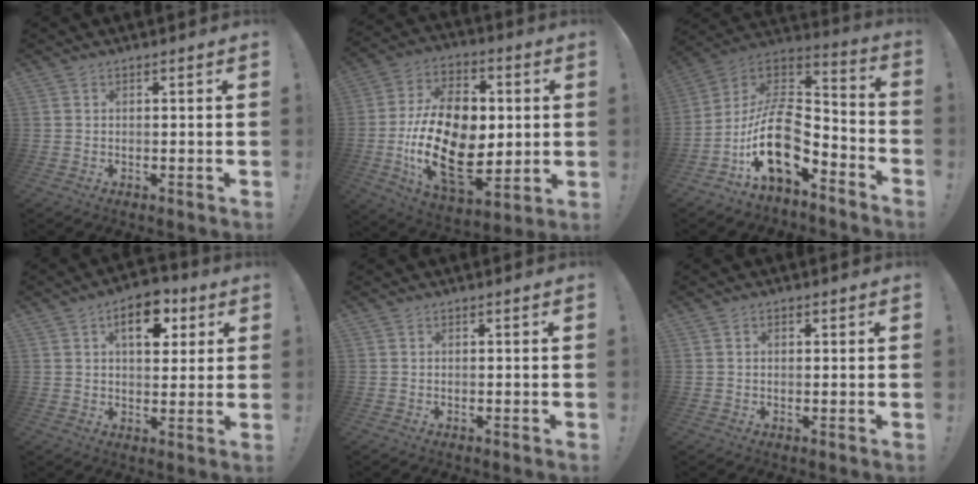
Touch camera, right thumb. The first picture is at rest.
{"total": 26.1, "force": [-1.9, 16.4, 20.2], "torque": [-0.369, -0.002, -0.020]}
{"total": 19.6, "force": [-6.6, 10.9, 14.9], "torque": [-0.277, 0.026, -0.108]}
{"total": 10.6, "force": [4.3, 6.3, 7.4], "torque": [-0.091, -0.005, 0.071]}
{"total": 0.0}
{"total": 0.7, "force": [0.3, 0.5, 0.4], "torque": [0.000, -0.001, 0.004]}